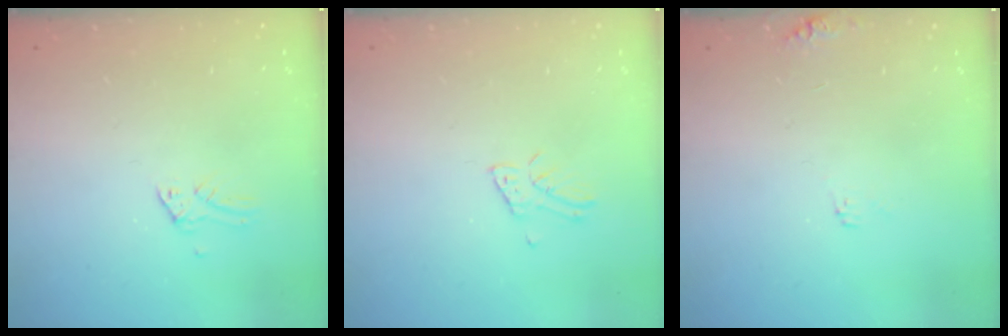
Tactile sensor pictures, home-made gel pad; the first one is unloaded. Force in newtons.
{"total": 3.7, "press": 3.7, "slide": 0.2}
{"total": 5.7, "press": 5.7, "slide": 0.6}